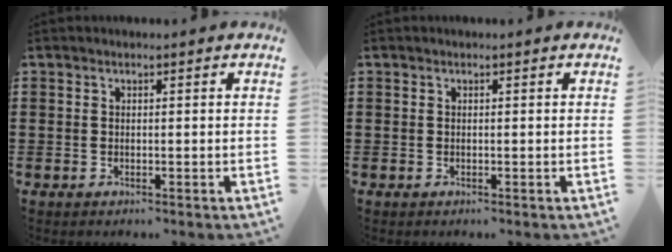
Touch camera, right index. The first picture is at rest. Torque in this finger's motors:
{"motor_torque": [-0.12, 0.12, 0.01, 0.00]}